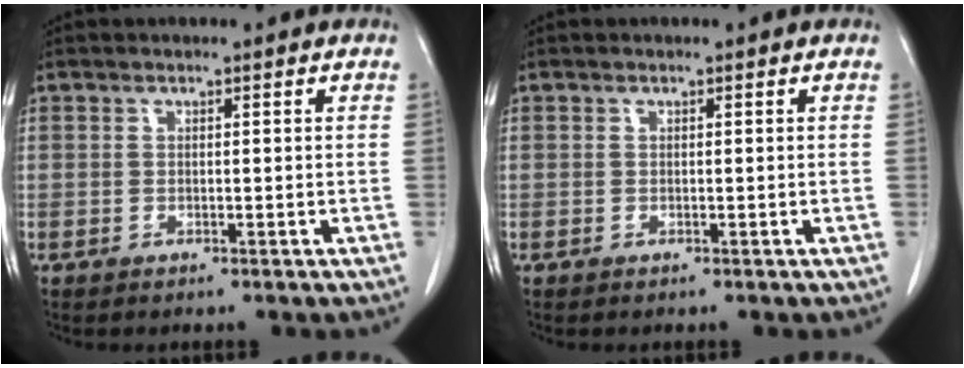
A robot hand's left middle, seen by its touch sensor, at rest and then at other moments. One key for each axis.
{"total": 0.0}